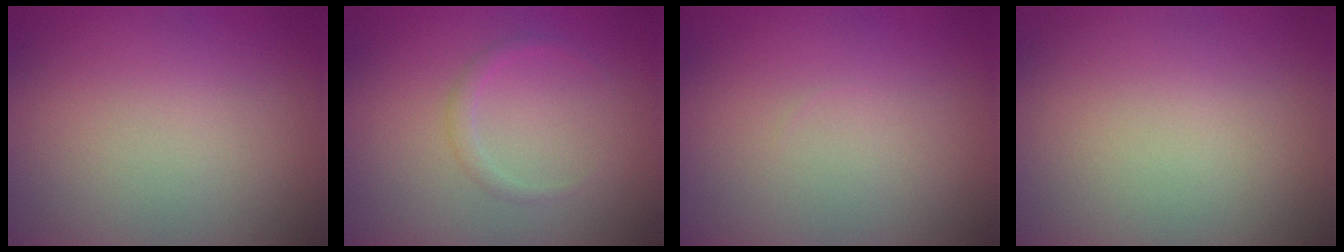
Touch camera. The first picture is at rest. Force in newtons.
{"total": 1.1, "press": 1.1, "slide": 0.1}
{"total": 0.5, "press": 0.5, "slide": 0.0}
{"total": 0.0}